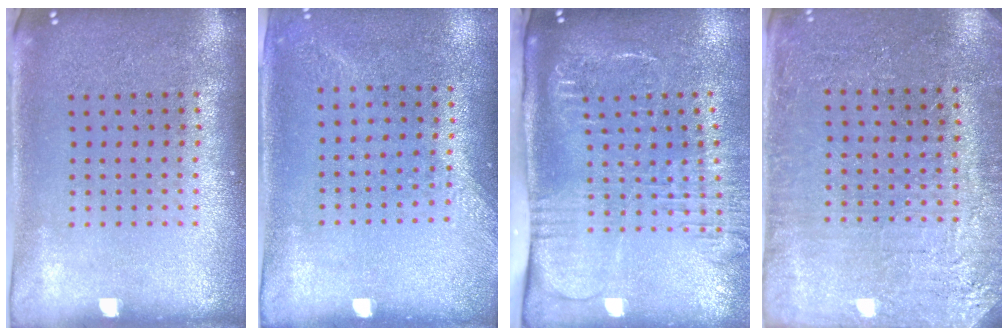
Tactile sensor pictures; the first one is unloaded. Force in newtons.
{"total": 1.3, "press": 1.0, "slide": 0.7}
{"total": 2.7, "press": 2.1, "slide": 1.7}
{"total": 2.9, "press": 2.9, "slide": 0.4}